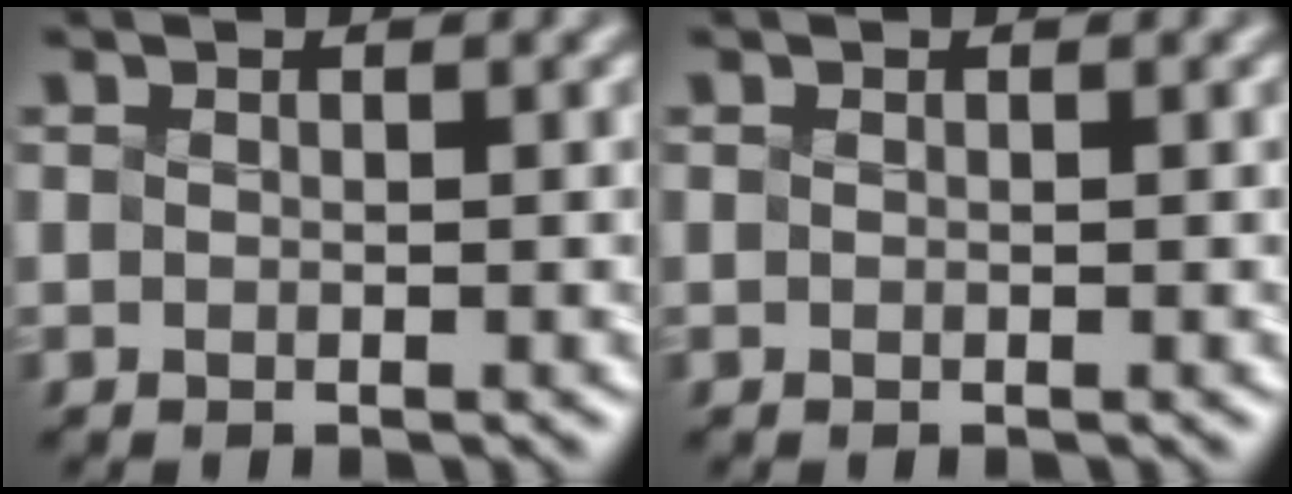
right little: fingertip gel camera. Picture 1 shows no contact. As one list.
[{"total": 0.0}]